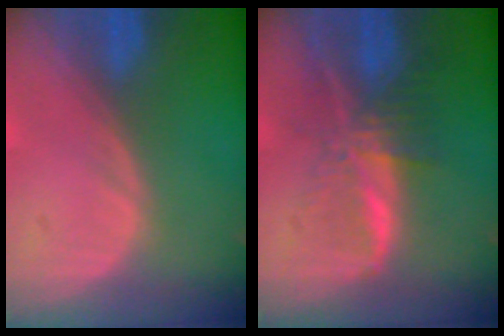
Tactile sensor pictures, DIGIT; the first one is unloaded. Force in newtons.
{"total": 7.9, "press": 6.6, "slide": 4.2}